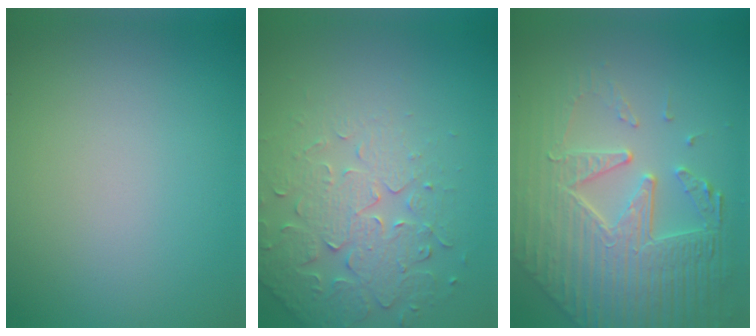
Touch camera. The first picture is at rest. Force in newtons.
{"total": 4.2, "press": 4.0, "slide": 1.3}
{"total": 8.7, "press": 5.9, "slide": 6.3}